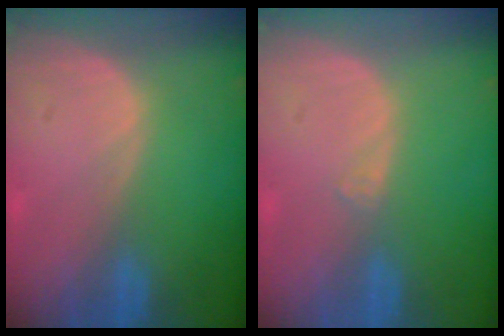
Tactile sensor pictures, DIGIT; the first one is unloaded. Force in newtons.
{"total": 0.6, "press": 0.5, "slide": 0.2}